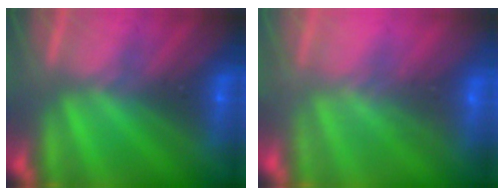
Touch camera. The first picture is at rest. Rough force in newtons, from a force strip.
{"total": 5.9}